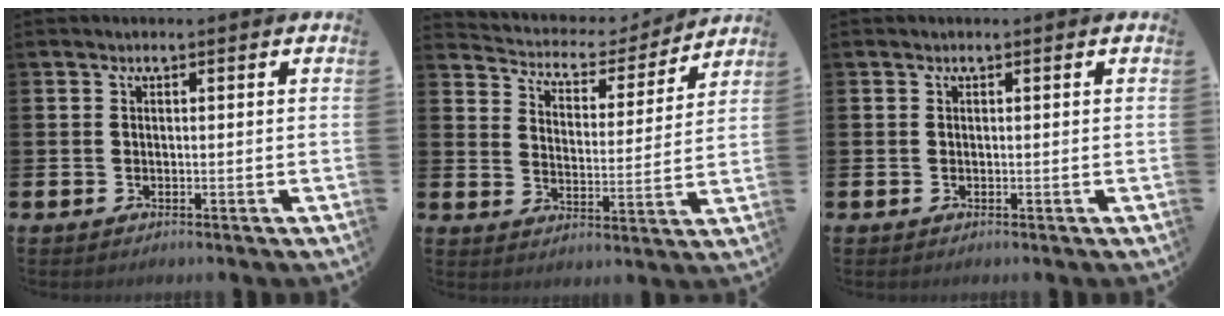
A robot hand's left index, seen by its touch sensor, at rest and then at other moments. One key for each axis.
{"total": 5.0, "fx": 4.5, "fy": 1.9, "fz": 0.6, "tx": -0.047, "ty": -0.036, "tz": 0.072}
{"total": 0.0}